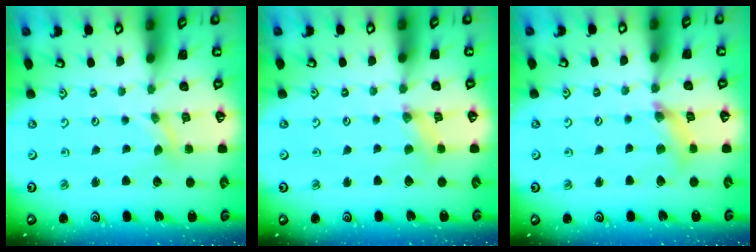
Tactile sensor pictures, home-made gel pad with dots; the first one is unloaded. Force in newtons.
{"total": 1.2, "press": 1.1, "slide": 0.3}
{"total": 6.4, "press": 6.4, "slide": 0.6}